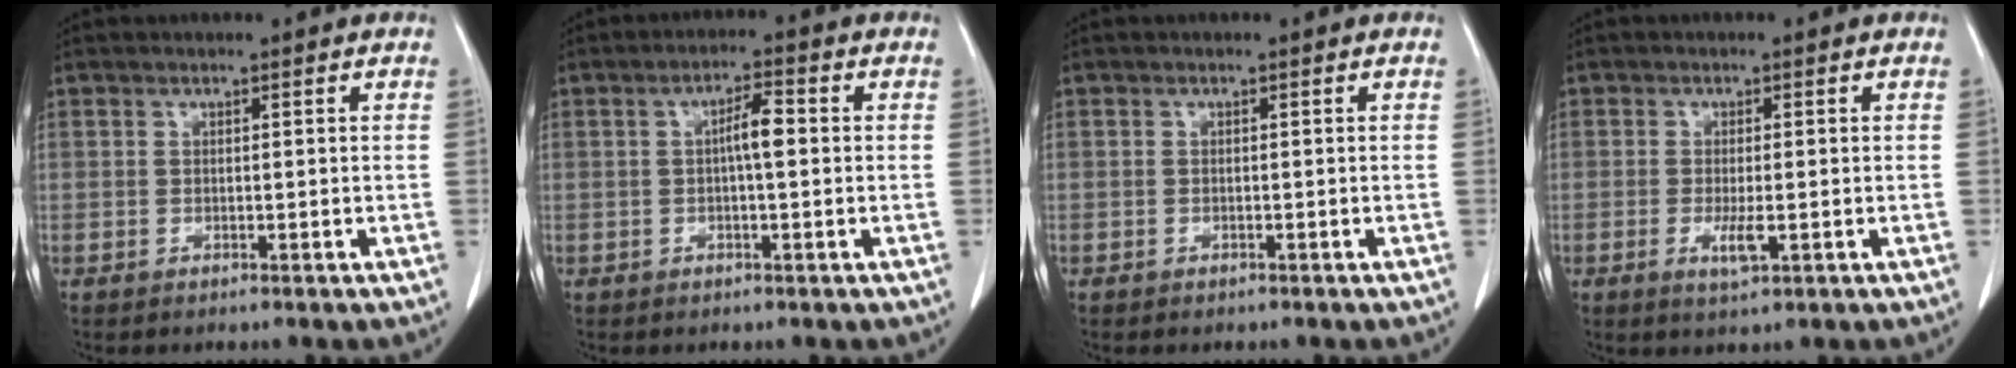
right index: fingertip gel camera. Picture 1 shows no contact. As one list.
[{"total": 3.9, "force": [0.2, 0.6, 3.8], "torque": [-0.066, 0.008, 0.001]}, {"total": 0.0}, {"total": 3.1, "force": [-0.9, 0.7, 2.9], "torque": [-0.054, -0.006, -0.011]}]